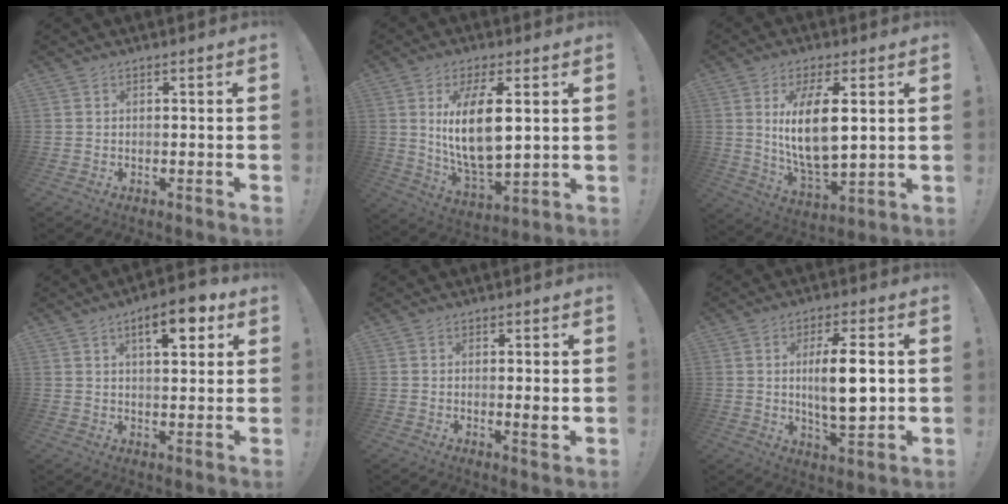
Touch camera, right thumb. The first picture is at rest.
{"total": 15.0, "force": [3.4, 5.9, 13.4], "torque": [-0.258, -0.025, 0.046]}
{"total": 14.6, "force": [3.2, 5.7, 13.0], "torque": [-0.259, -0.022, 0.045]}
{"total": 9.8, "force": [4.8, 3.7, 7.7], "torque": [-0.099, -0.013, 0.076]}
{"total": 2.7, "force": [0.1, 0.2, 2.7], "torque": [-0.035, -0.008, -0.001]}
{"total": 12.5, "force": [1.2, 3.6, 11.9], "torque": [-0.202, -0.010, 0.010]}